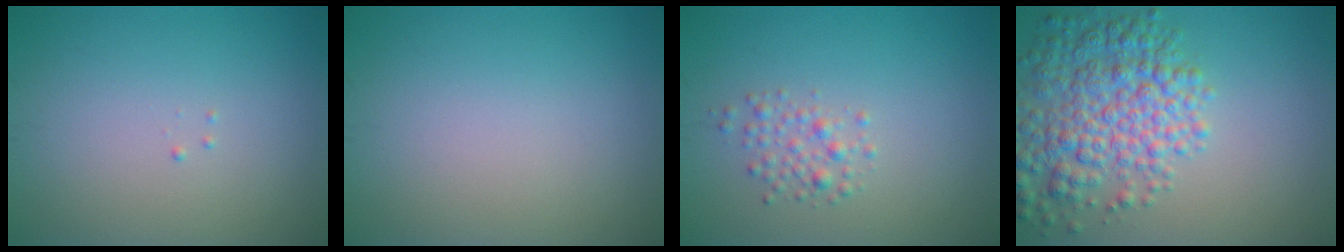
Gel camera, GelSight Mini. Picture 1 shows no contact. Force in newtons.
{"total": 0.0}
{"total": 1.8, "press": 1.8, "slide": 0.1}
{"total": 7.0, "press": 7.0, "slide": 0.3}